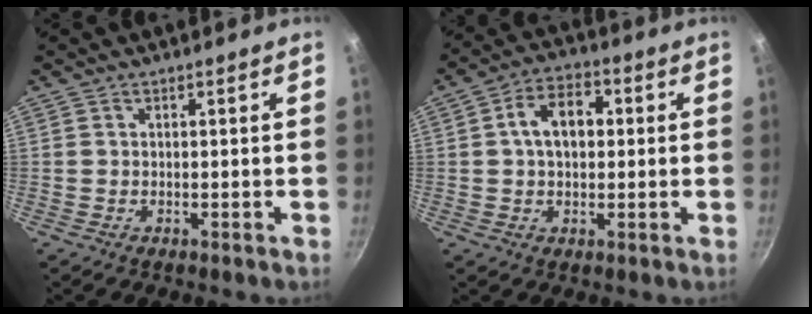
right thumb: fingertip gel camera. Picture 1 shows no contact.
{"total": 9.0, "force": [1.1, 5.9, 6.6], "torque": [-0.084, 0.021, 0.008]}